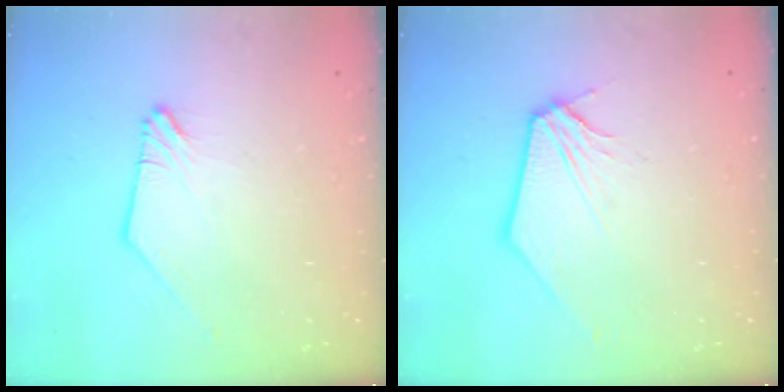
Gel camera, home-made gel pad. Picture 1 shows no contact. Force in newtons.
{"total": 1.2, "press": 1.2, "slide": 0.3}